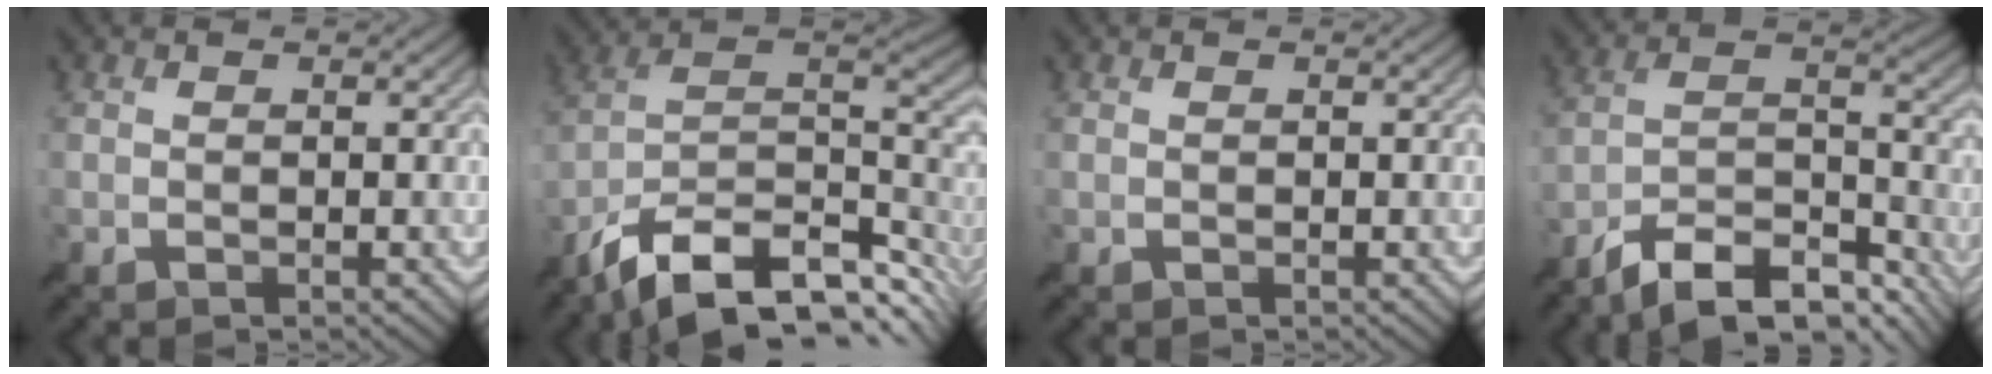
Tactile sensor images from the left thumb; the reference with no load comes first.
{"total": 14.6, "force": [-8.4, 6.8, 9.9], "torque": [-0.220, -0.014, -0.142]}
{"total": 0.0}
{"total": 13.5, "force": [-11.4, 3.4, 6.3], "torque": [-0.126, 0.003, -0.200]}